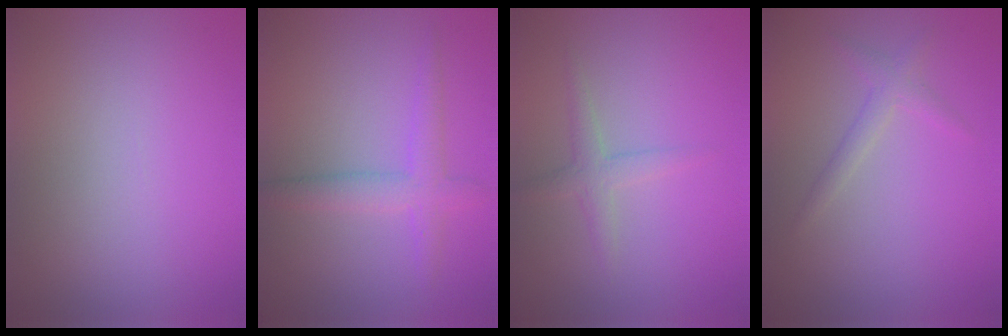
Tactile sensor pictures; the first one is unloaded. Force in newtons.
{"total": 2.9, "press": 2.9, "slide": 0.1}
{"total": 1.9, "press": 1.9, "slide": 0.1}
{"total": 1.5, "press": 1.5, "slide": 0.1}